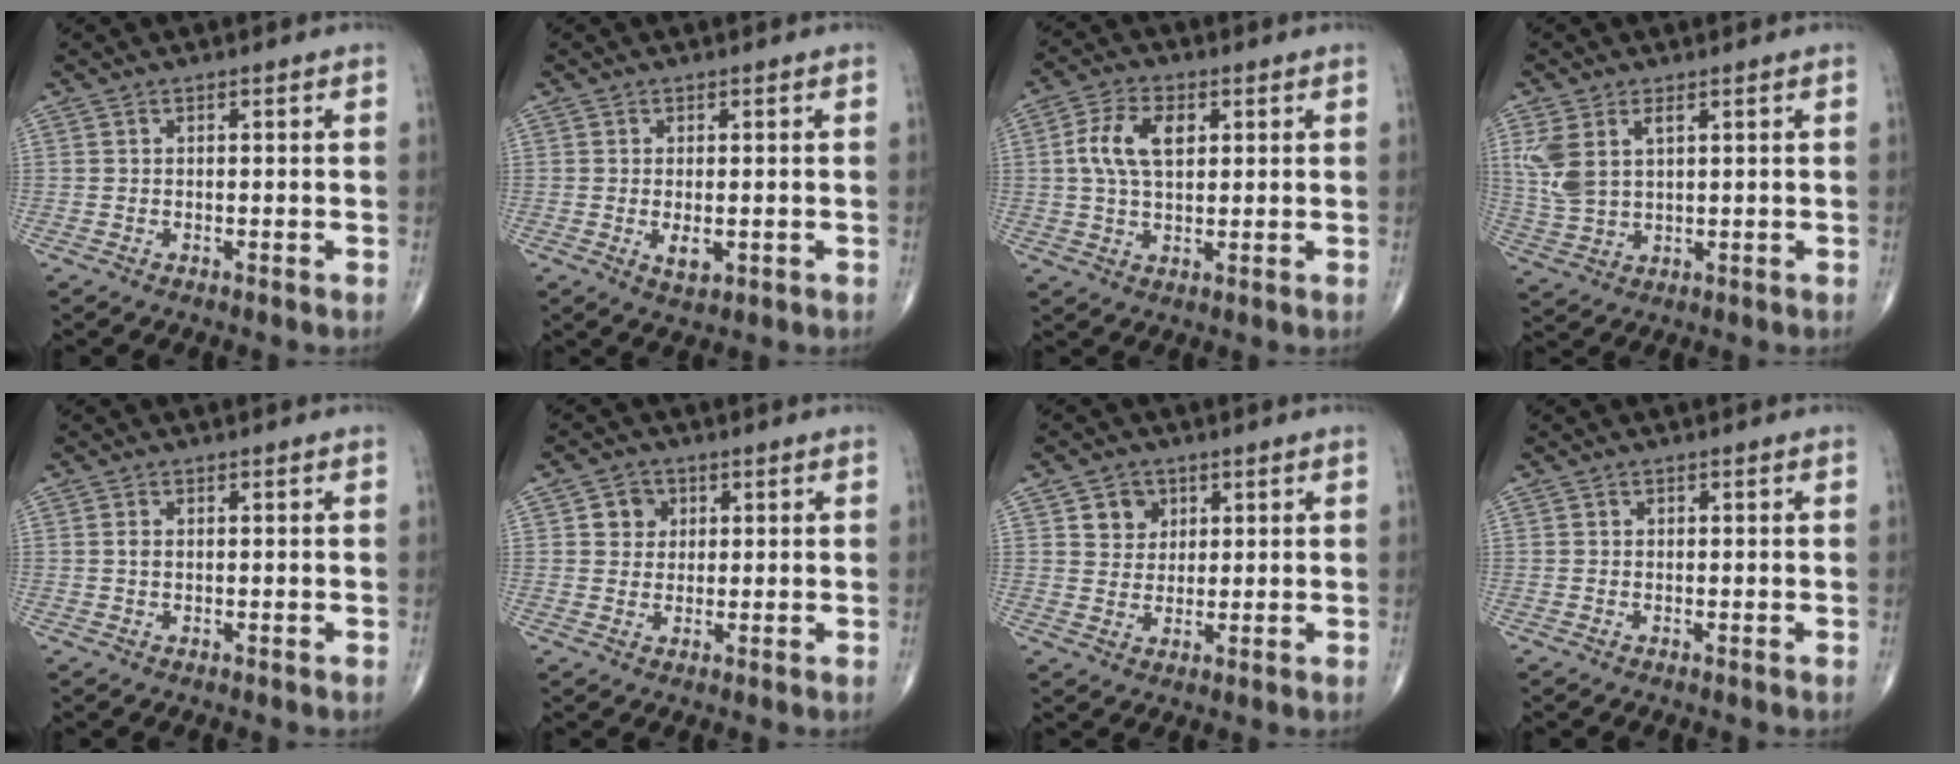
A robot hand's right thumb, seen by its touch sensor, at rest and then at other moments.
{"total": 3.1, "force": [-0.6, 1.5, 2.7], "torque": [-0.040, -0.006, -0.005]}
{"total": 8.6, "force": [1.9, 5.0, 6.8], "torque": [-0.128, 0.008, 0.034]}
{"total": 7.6, "force": [2.7, 4.2, 5.8], "torque": [-0.133, 0.000, 0.065]}
{"total": 1.2, "force": [0.2, 0.8, 0.9], "torque": [-0.016, 0.002, 0.003]}
{"total": 4.1, "force": [1.3, 3.6, 1.3], "torque": [0.001, -0.001, 0.016]}
{"total": 4.8, "force": [2.1, 4.1, 1.5], "torque": [-0.003, -0.009, 0.036]}
{"total": 0.0}